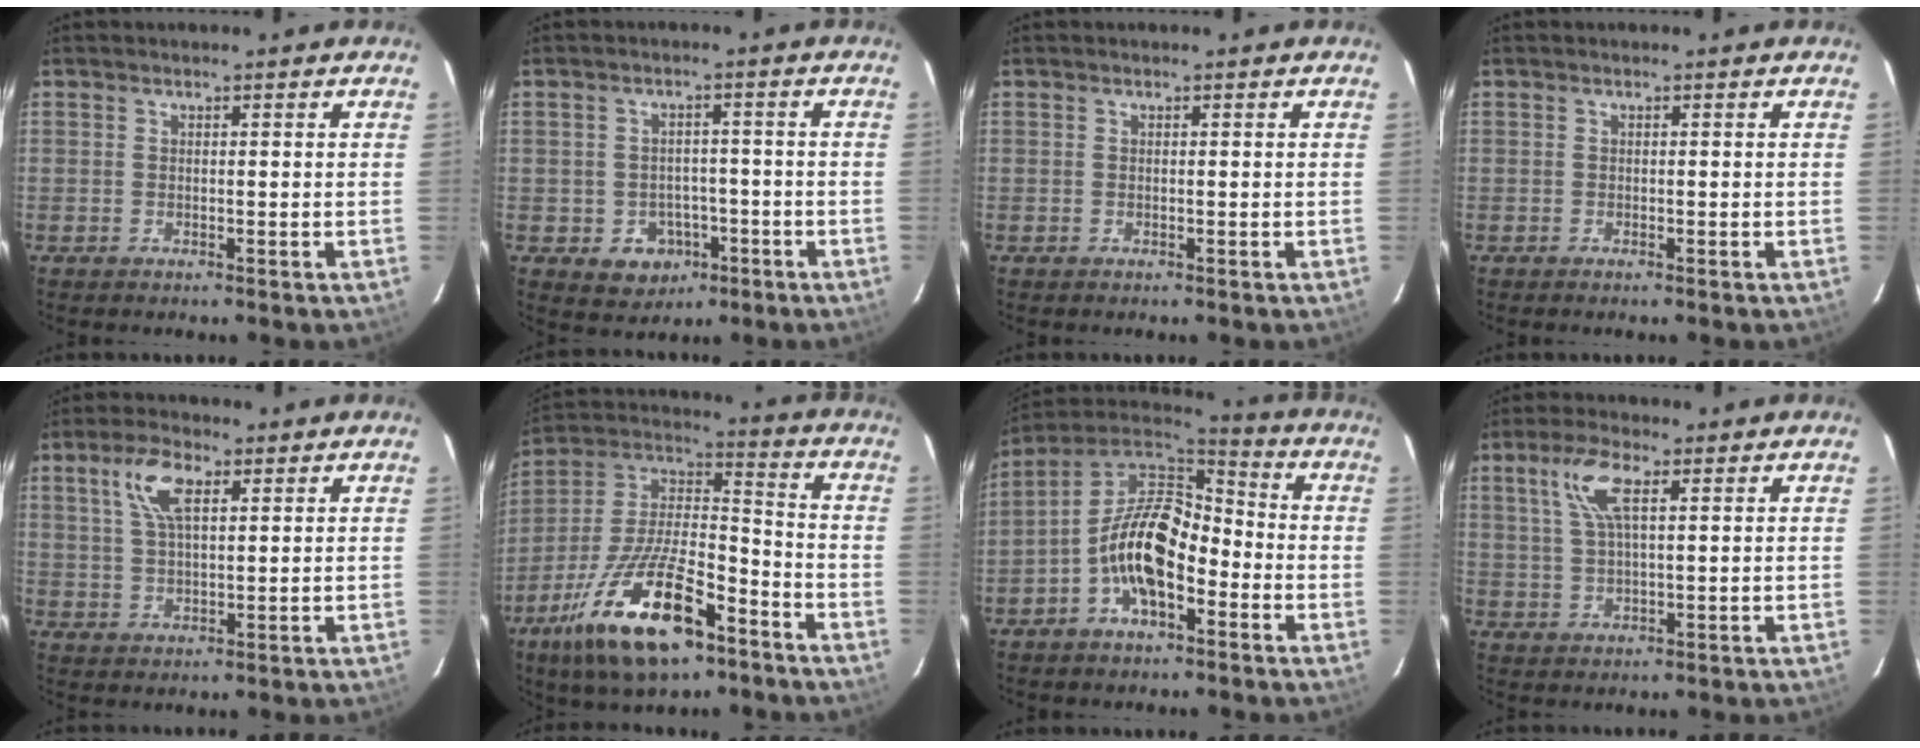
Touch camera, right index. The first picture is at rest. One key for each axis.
{"total": 6.5, "fx": -2.8, "fy": 5.6, "fz": 1.8, "tx": -0.044, "ty": 0.019, "tz": -0.017}
{"total": 0.0}
{"total": 0.0}
{"total": 7.2, "fx": 3.1, "fy": 3.0, "fz": 5.7, "tx": -0.112, "ty": 0.015, "tz": 0.059}
{"total": 22.1, "fx": -12.5, "fy": 8.3, "fz": 16.3, "tx": -0.323, "ty": -0.023, "tz": -0.218}
{"total": 13.4, "fx": -4.7, "fy": 6.7, "fz": 10.6, "tx": -0.205, "ty": 0.020, "tz": -0.094}
{"total": 7.0, "fx": 2.8, "fy": 2.3, "fz": 6.0, "tx": -0.121, "ty": 0.013, "tz": 0.055}